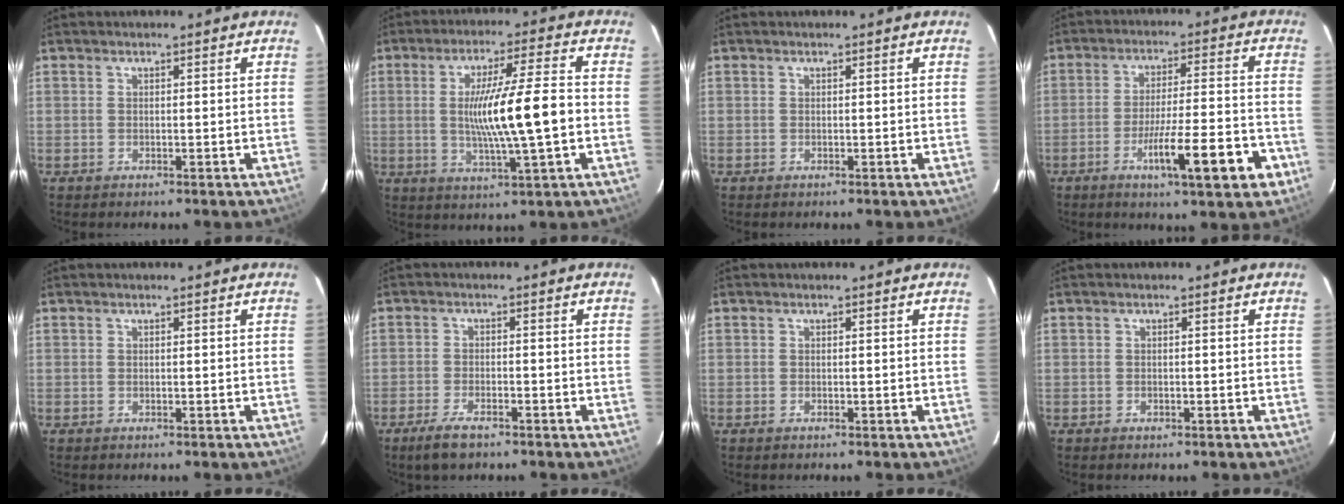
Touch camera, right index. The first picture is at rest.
{"total": 12.3, "force": [-0.8, -0.1, 12.2], "torque": [-0.218, -0.002, -0.013]}
{"total": 0.0}
{"total": 12.4, "force": [-5.7, 0.9, 11.0], "torque": [-0.174, -0.003, -0.082]}
{"total": 0.0}
{"total": 4.5, "force": [-3.3, 1.1, 2.9], "torque": [-0.065, -0.006, -0.057]}
{"total": 0.0}
{"total": 0.5, "force": [-0.3, 0.4, 0.2], "torque": [-0.005, 0.001, -0.005]}